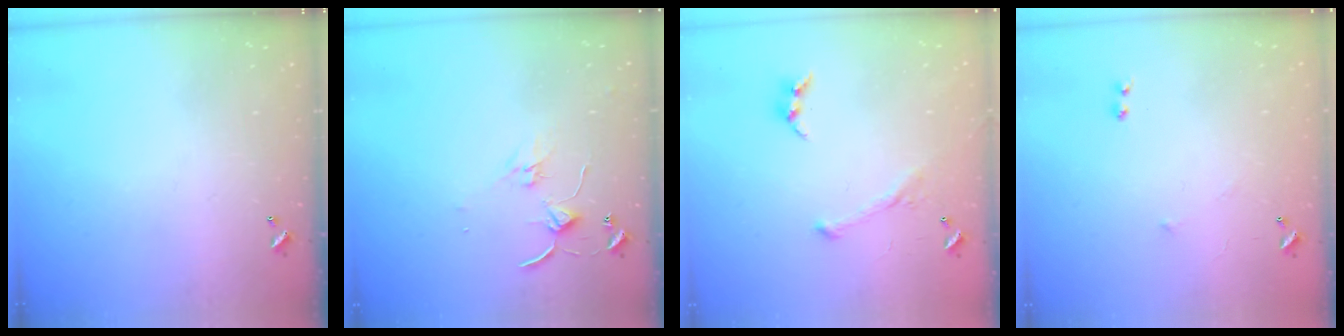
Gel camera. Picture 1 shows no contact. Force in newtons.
{"total": 1.4, "press": 1.3, "slide": 0.2}
{"total": 2.8, "press": 2.6, "slide": 1.0}
{"total": 6.7, "press": 6.7, "slide": 0.7}